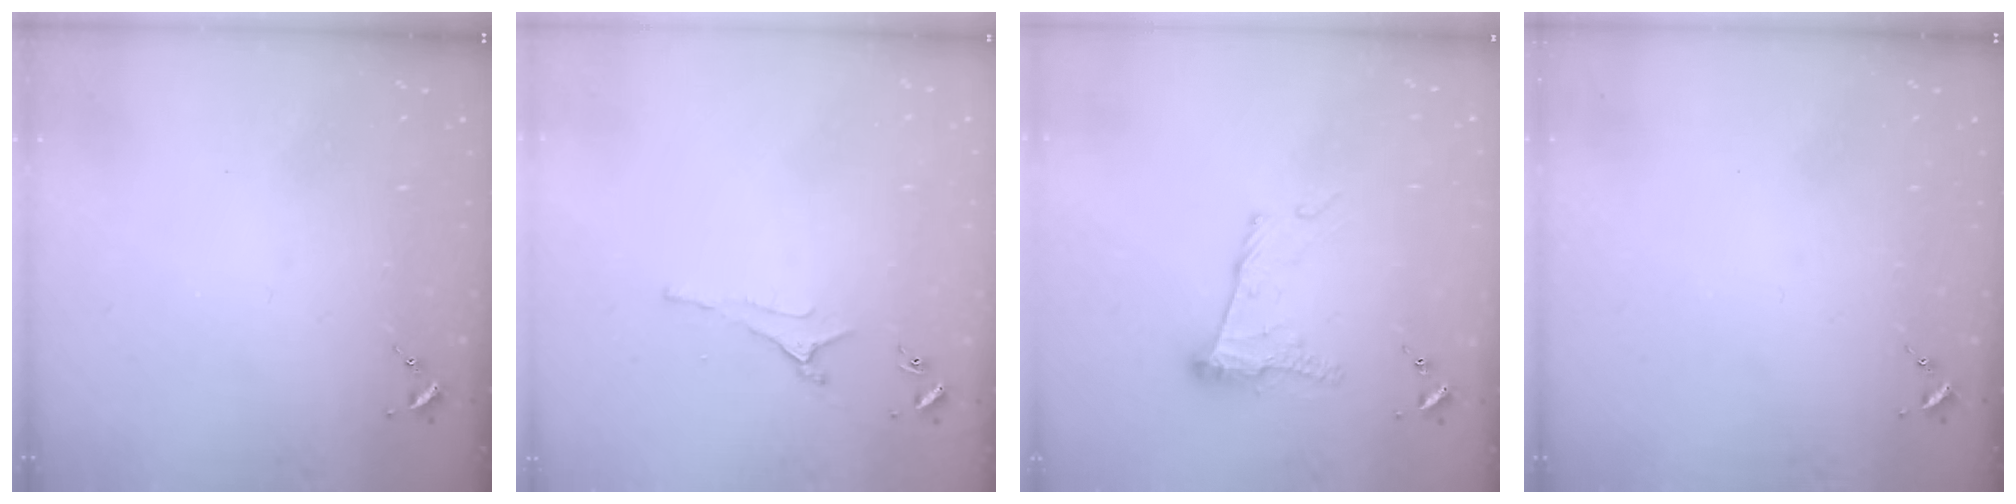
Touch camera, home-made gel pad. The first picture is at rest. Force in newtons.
{"total": 3.6, "press": 3.5, "slide": 0.7}
{"total": 12.0, "press": 12.0, "slide": 0.8}
{"total": 0.0}